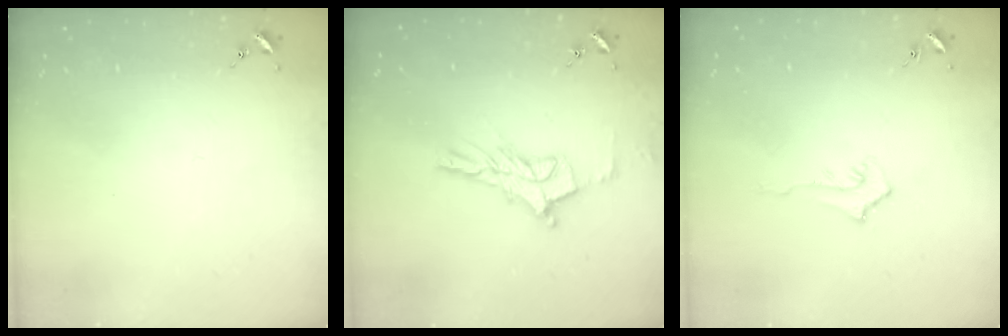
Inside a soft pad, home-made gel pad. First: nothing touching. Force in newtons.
{"total": 11.4, "press": 11.4, "slide": 0.9}
{"total": 4.5, "press": 4.5, "slide": 0.7}